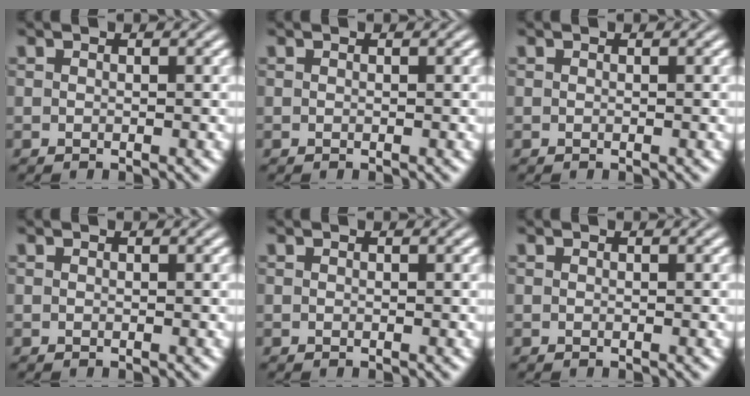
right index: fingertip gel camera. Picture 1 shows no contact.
{"total": 0.0}
{"total": 0.0}
{"total": 0.0}
{"total": 0.0}
{"total": 0.0}